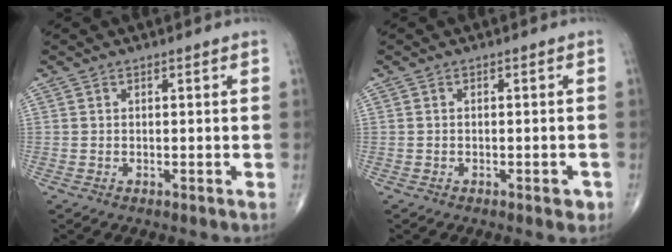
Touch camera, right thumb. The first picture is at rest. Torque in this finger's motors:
{"motor_torque": [0.46, 0.27, 0.00, -0.09, 0.03]}